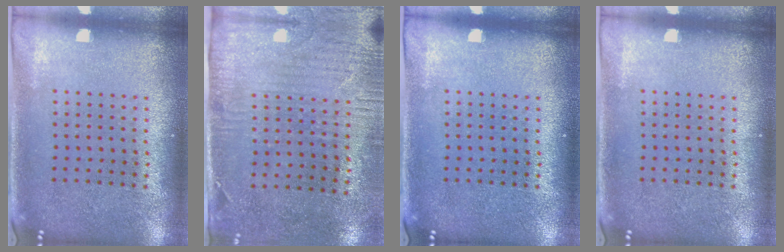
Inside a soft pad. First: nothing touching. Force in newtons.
{"total": 2.9, "press": 2.4, "slide": 1.7}
{"total": 0.0}
{"total": 0.0}